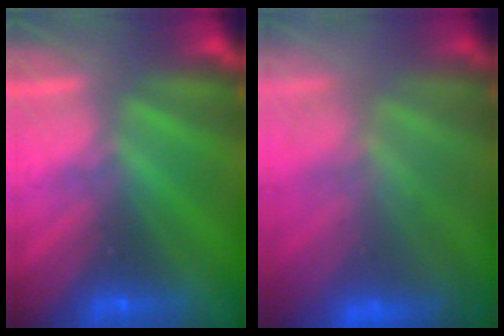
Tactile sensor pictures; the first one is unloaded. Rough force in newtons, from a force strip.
{"total": 9.0}